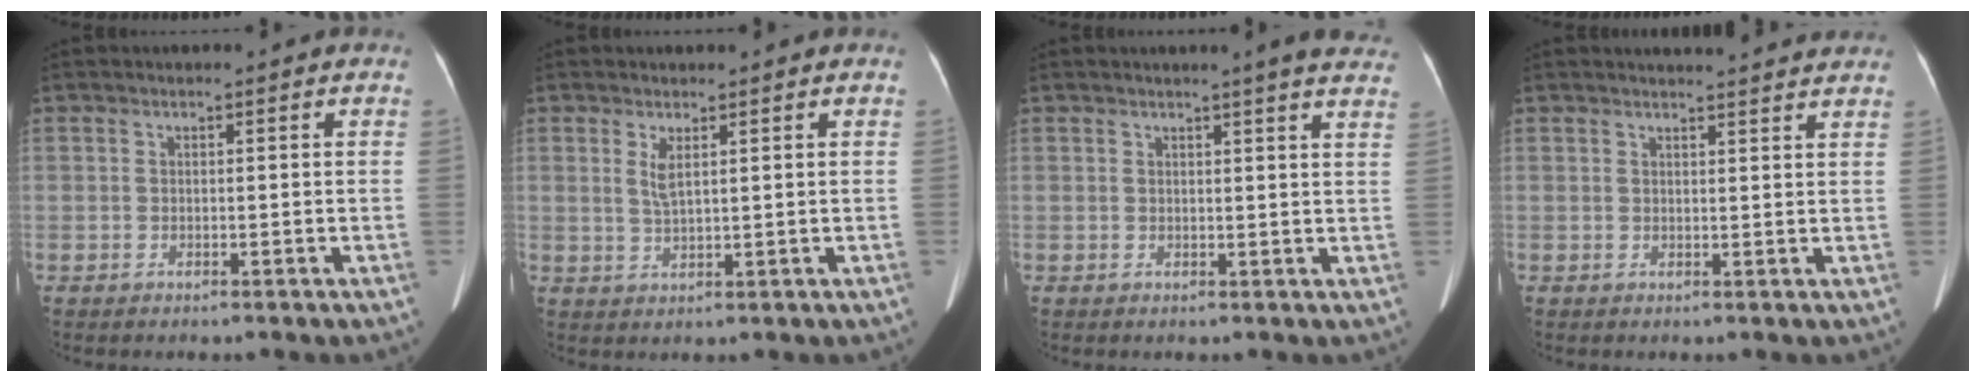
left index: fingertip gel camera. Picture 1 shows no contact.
{"total": 2.5, "force": [1.1, 0.2, 2.2], "torque": [-0.055, -0.007, 0.026]}
{"total": 8.2, "force": [7.3, 0.0, 3.8], "torque": [-0.036, -0.009, 0.058]}
{"total": 7.9, "force": [7.5, 0.5, 2.2], "torque": [-0.022, 0.012, 0.076]}